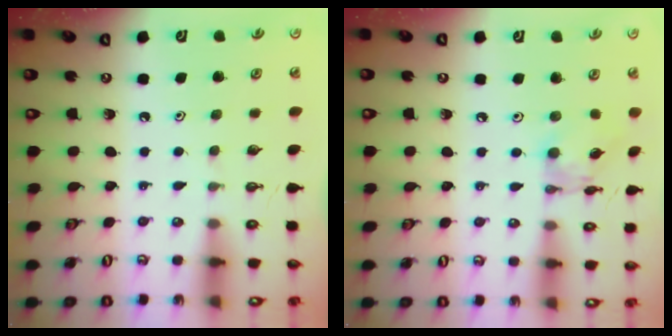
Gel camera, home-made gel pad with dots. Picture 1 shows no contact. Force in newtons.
{"total": 6.2, "press": 6.2, "slide": 0.3}